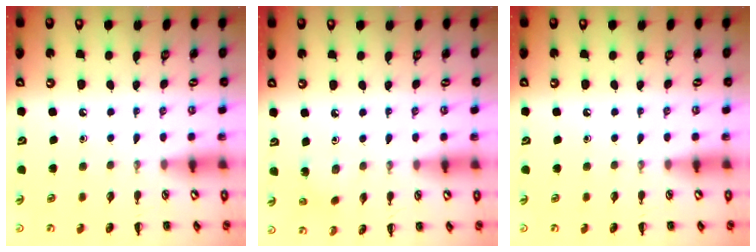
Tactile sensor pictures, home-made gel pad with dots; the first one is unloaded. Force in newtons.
{"total": 1.5, "press": 1.4, "slide": 0.5}
{"total": 0.0}